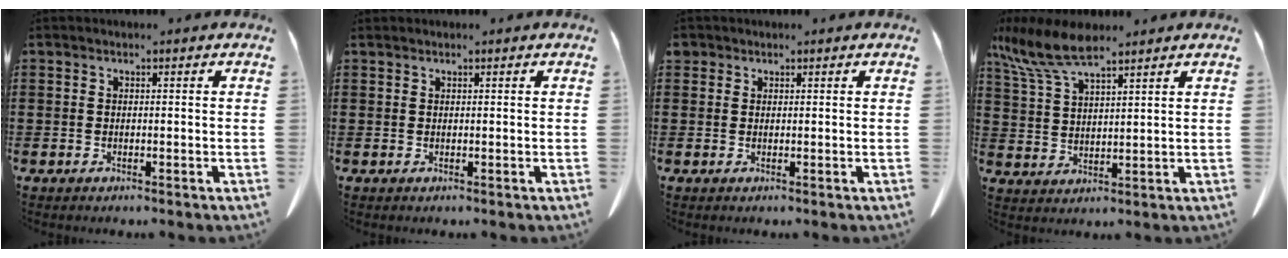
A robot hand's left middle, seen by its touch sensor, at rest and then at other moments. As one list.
[{"total": 0.0}, {"total": 0.9, "force": [0.7, 0.6, 0.1], "torque": [-0.005, 0.003, 0.013]}, {"total": 8.7, "force": [6.2, 2.6, 5.5], "torque": [-0.138, -0.016, 0.111]}]